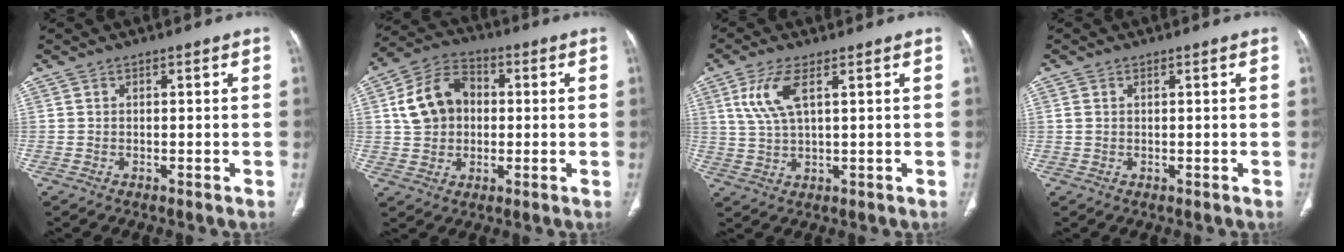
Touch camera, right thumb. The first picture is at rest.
{"total": 11.7, "force": [1.3, 9.1, 7.2], "torque": [-0.114, 0.020, 0.017]}
{"total": 7.1, "force": [2.7, 2.4, 6.1], "torque": [-0.148, -0.005, 0.061]}
{"total": 1.1, "force": [0.3, 0.7, 0.8], "torque": [-0.029, 0.010, 0.012]}